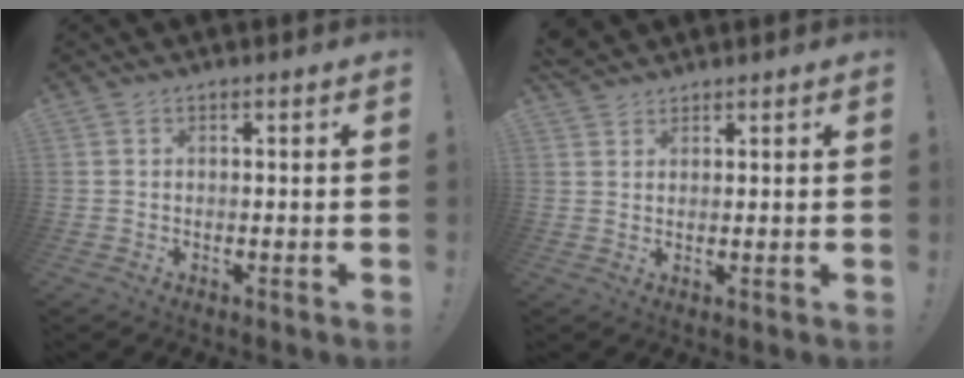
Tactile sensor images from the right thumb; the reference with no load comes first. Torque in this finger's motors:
{"motor_torque": [-0.48, 0.64, -0.40, 0.33, 0.02]}